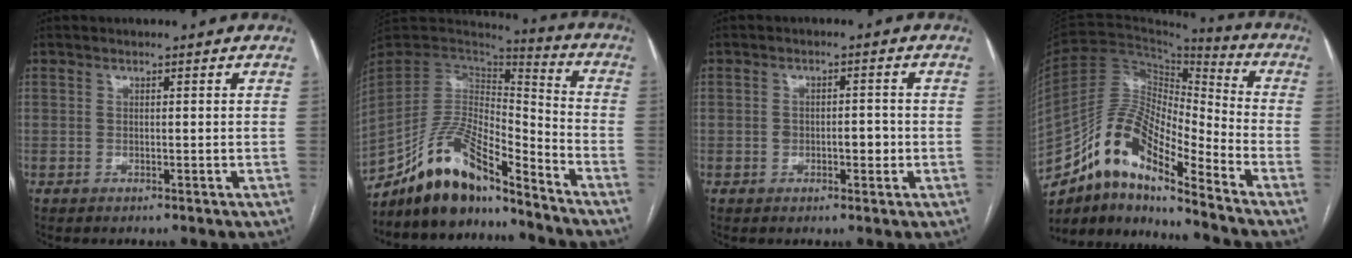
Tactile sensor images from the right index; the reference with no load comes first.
{"total": 15.1, "force": [-12.8, 3.5, 7.4], "torque": [-0.130, 0.035, -0.233]}
{"total": 4.1, "force": [-0.9, 1.7, 3.7], "torque": [-0.066, 0.010, -0.009]}
{"total": 14.9, "force": [-11.0, 3.7, 9.4], "torque": [-0.171, 0.040, -0.196]}